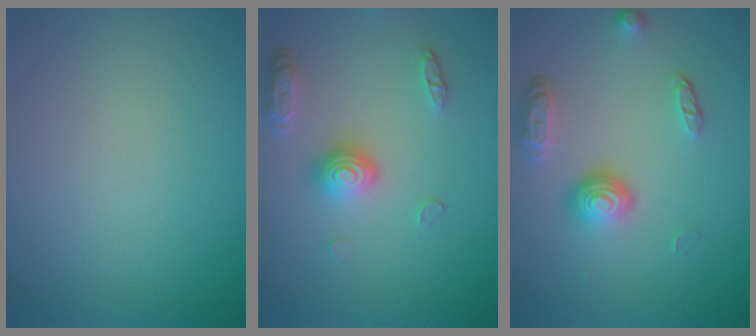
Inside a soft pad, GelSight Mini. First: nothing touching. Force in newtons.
{"total": 3.6, "press": 2.9, "slide": 2.2}
{"total": 3.9, "press": 2.9, "slide": 2.7}